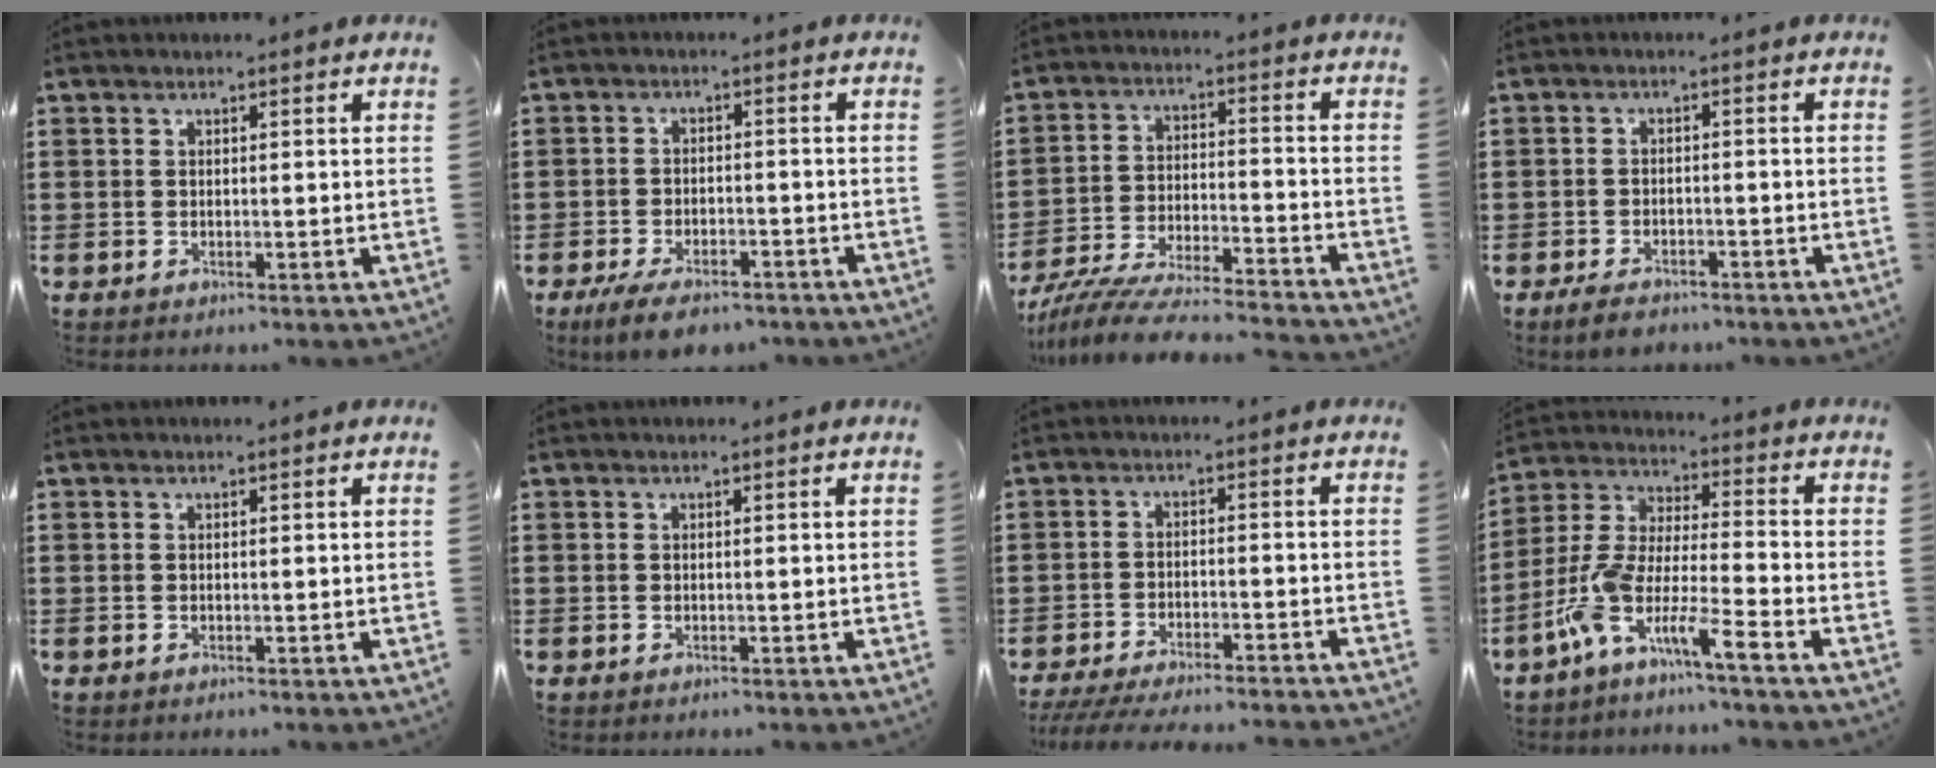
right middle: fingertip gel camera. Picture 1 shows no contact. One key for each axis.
{"total": 4.9, "fx": -4.2, "fy": 1.5, "fz": 2.1, "tx": -0.045, "ty": 0.003, "tz": -0.083}
{"total": 8.6, "fx": -8.2, "fy": 0.4, "fz": 2.7, "tx": -0.054, "ty": 0.006, "tz": -0.161}
{"total": 2.9, "fx": -2.6, "fy": 1.0, "fz": 0.7, "tx": -0.016, "ty": 0.008, "tz": -0.054}
{"total": 0.0}
{"total": 0.0}
{"total": 4.6, "fx": -4.4, "fy": -0.1, "fz": 1.3, "tx": -0.034, "ty": -0.011, "tz": -0.090}
{"total": 9.1, "fx": -7.5, "fy": -0.1, "fz": 5.1, "tx": -0.140, "ty": -0.022, "tz": -0.161}